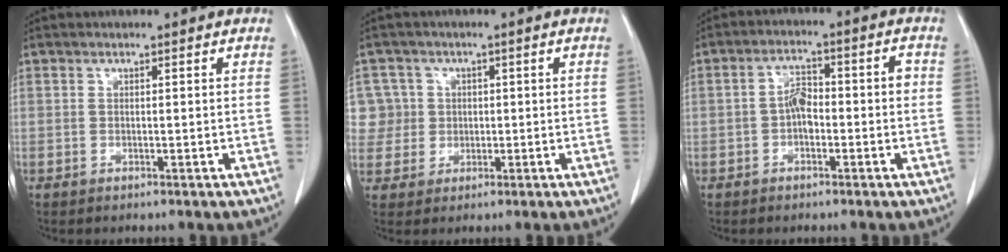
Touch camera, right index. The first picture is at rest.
{"total": 7.7, "force": [1.4, 7.6, 0.2], "torque": [-0.008, 0.034, 0.041]}
{"total": 4.8, "force": [-1.0, 2.4, 4.0], "torque": [-0.070, 0.025, -0.019]}